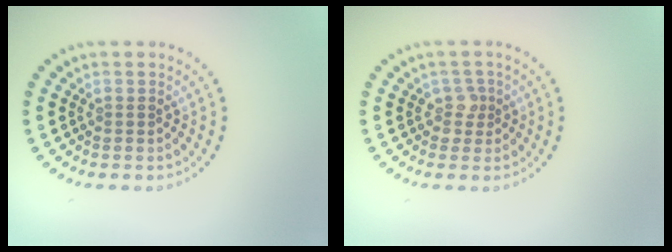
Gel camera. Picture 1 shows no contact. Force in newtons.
{"total": 1.5, "press": 1.2, "slide": 0.9}